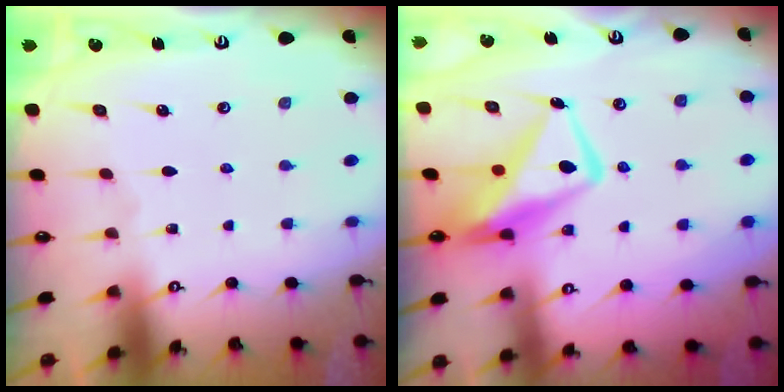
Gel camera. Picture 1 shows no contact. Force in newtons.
{"total": 11.6, "press": 11.5, "slide": 1.6}